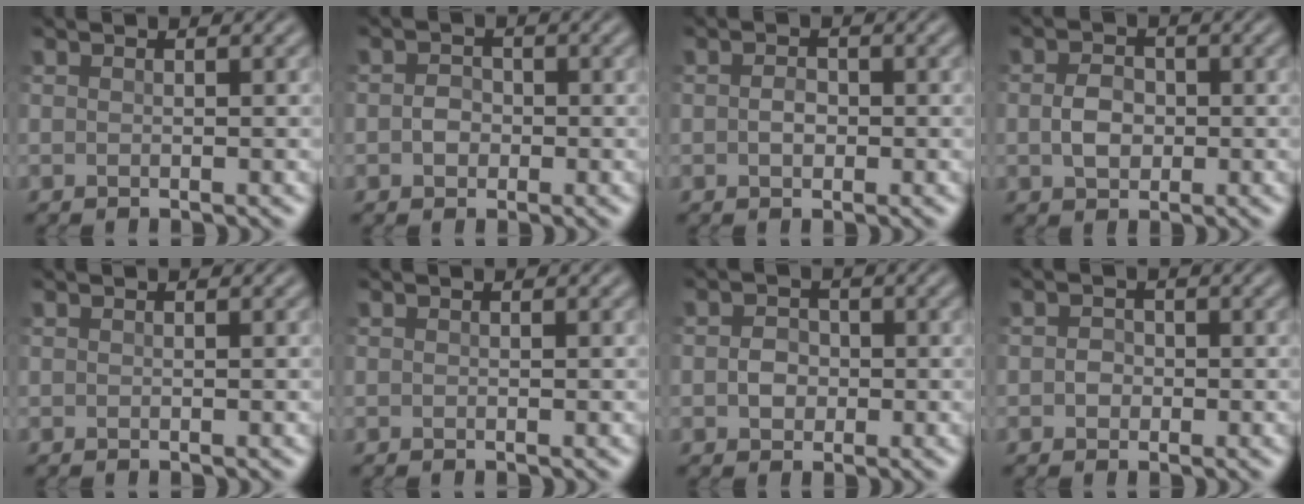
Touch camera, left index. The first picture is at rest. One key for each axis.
{"total": 1.7, "fx": -0.4, "fy": 1.5, "fz": 0.8, "tx": -0.015, "ty": 0.000, "tz": -0.011}
{"total": 1.5, "fx": -0.2, "fy": 1.1, "fz": 1.1, "tx": -0.021, "ty": 0.001, "tz": -0.007}
{"total": 2.9, "fx": -0.3, "fy": 2.2, "fz": 1.9, "tx": -0.039, "ty": 0.000, "tz": -0.009}
{"total": 0.0}
{"total": 0.0}
{"total": 2.1, "fx": -0.3, "fy": 1.8, "fz": 1.0, "tx": -0.017, "ty": 0.002, "tz": -0.010}
{"total": 1.4, "fx": -0.2, "fy": 1.3, "fz": 0.6, "tx": -0.005, "ty": 0.000, "tz": -0.009}